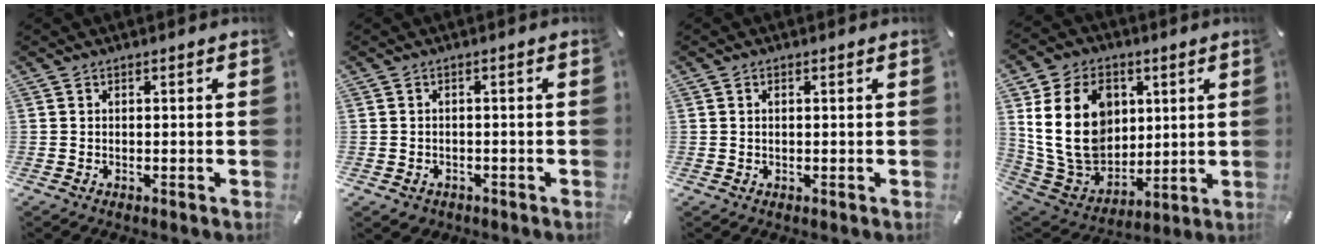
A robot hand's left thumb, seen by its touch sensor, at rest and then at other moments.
{"total": 2.0, "force": [-1.1, 1.6, 0.5], "torque": [-0.010, 0.005, -0.023]}
{"total": 0.9, "force": [0.2, 0.5, 0.8], "torque": [-0.016, 0.003, 0.003]}
{"total": 20.0, "force": [4.5, 15.5, 11.8], "torque": [-0.238, -0.016, 0.084]}